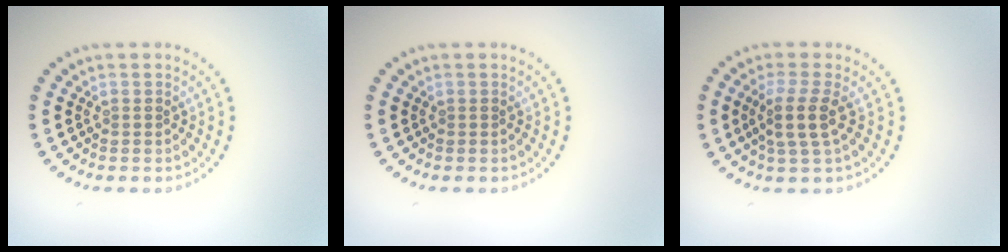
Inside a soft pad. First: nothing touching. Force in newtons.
{"total": 0.0}
{"total": 2.9, "press": 2.2, "slide": 1.9}